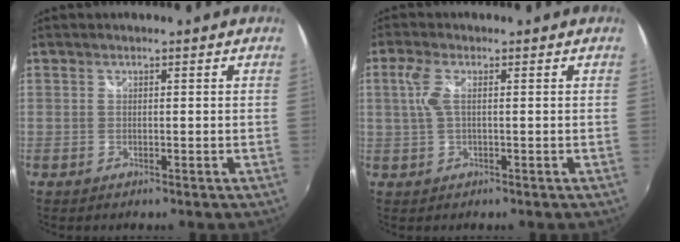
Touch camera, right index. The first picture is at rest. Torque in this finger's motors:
{"motor_torque": [0.04, -0.01, 0.34, 0.07]}